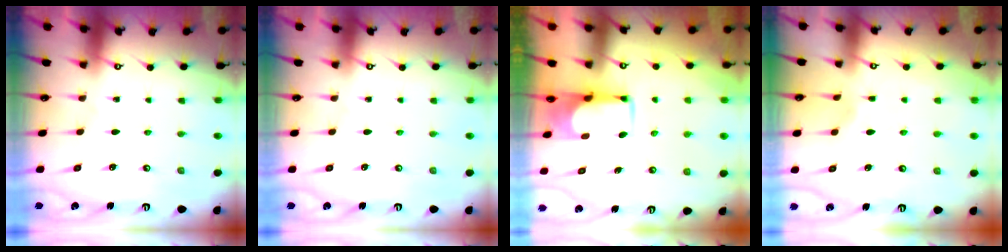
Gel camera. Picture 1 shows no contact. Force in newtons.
{"total": 0.0}
{"total": 0.9, "press": 0.9, "slide": 0.0}
{"total": 1.6, "press": 1.3, "slide": 0.9}